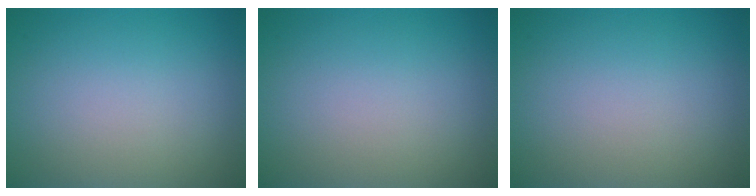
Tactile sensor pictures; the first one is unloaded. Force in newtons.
{"total": 0.0}
{"total": 0.0}